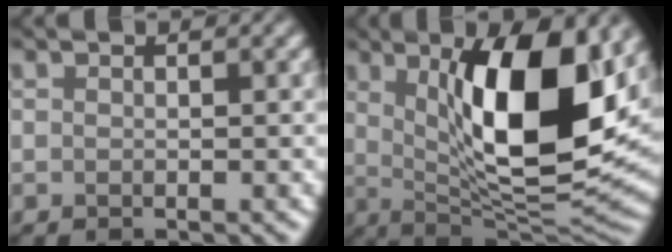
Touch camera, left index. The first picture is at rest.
{"total": 13.3, "force": [3.3, 4.6, 12.0], "torque": [-0.175, -0.010, 0.058]}